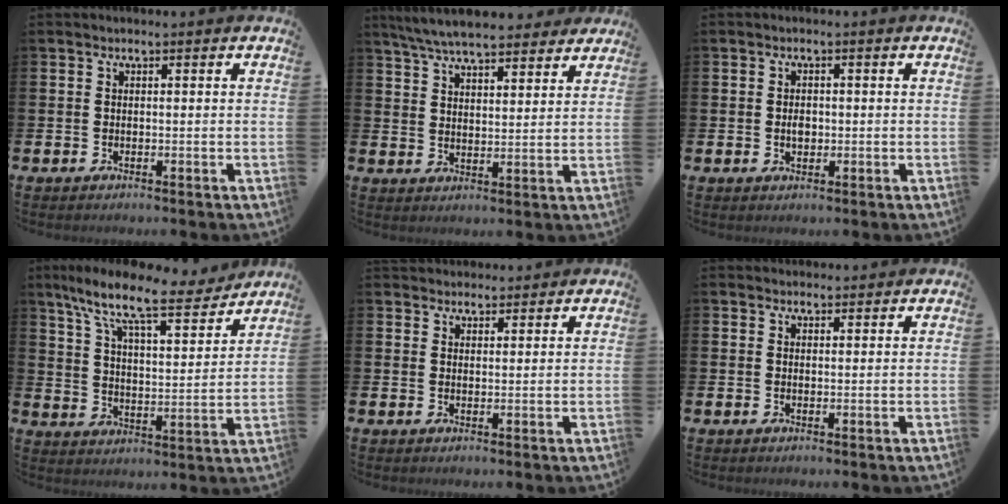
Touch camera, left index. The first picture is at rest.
{"total": 6.9, "force": [6.5, 1.3, 2.0], "torque": [-0.056, -0.029, 0.116]}
{"total": 1.8, "force": [0.0, 1.3, 1.3], "torque": [-0.008, 0.000, -0.006]}
{"total": 10.5, "force": [8.8, 2.1, 5.4], "torque": [-0.127, -0.055, 0.144]}
{"total": 2.8, "force": [2.7, 0.8, -0.2], "torque": [0.008, -0.012, 0.047]}
{"total": 1.6, "force": [1.6, 0.5, -0.1], "torque": [0.008, -0.005, 0.028]}